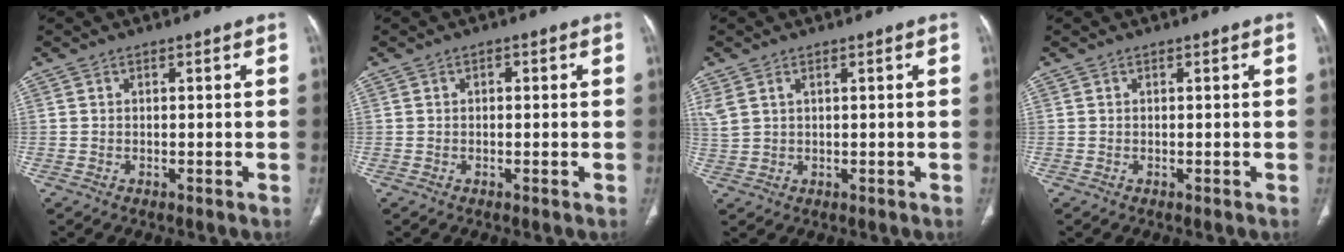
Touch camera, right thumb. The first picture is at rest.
{"total": 0.9, "force": [0.2, 0.6, 0.7], "torque": [-0.008, 0.002, 0.002]}
{"total": 4.1, "force": [1.9, 2.4, 2.8], "torque": [-0.077, 0.010, 0.050]}
{"total": 0.0}